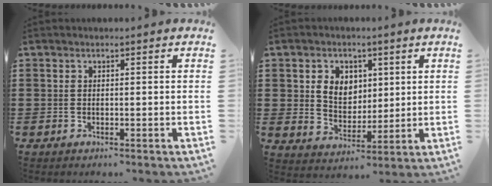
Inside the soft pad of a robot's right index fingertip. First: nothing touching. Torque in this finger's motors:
{"motor_torque": [0.82, 0.45, 0.22, 0.10]}